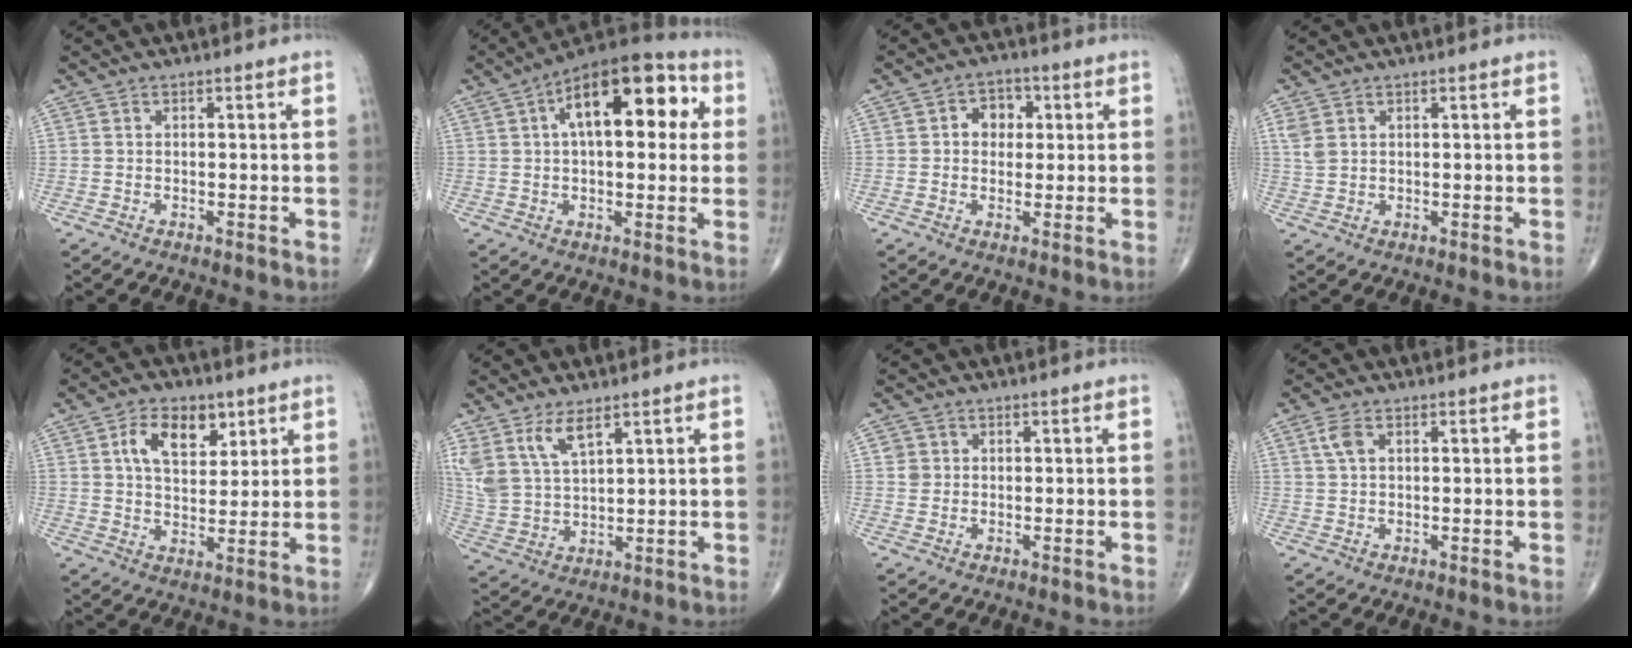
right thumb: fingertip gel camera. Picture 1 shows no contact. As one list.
[{"total": 19.2, "force": [5.0, 9.2, 16.0], "torque": [-0.208, 0.028, 0.066]}, {"total": 5.3, "force": [1.0, 4.3, 3.1], "torque": [-0.013, 0.007, 0.009]}, {"total": 2.6, "force": [1.3, 1.8, 1.5], "torque": [-0.031, 0.001, 0.037]}, {"total": 9.5, "force": [4.1, 5.8, 6.3], "torque": [-0.081, -0.013, 0.070]}, {"total": 9.5, "force": [5.8, 4.1, 6.3], "torque": [-0.129, -0.021, 0.131]}, {"total": 1.8, "force": [0.4, 1.8, 0.3], "torque": [0.006, 0.001, 0.005]}, {"total": 2.9, "force": [1.1, 1.5, 2.2], "torque": [-0.052, 0.010, 0.024]}]